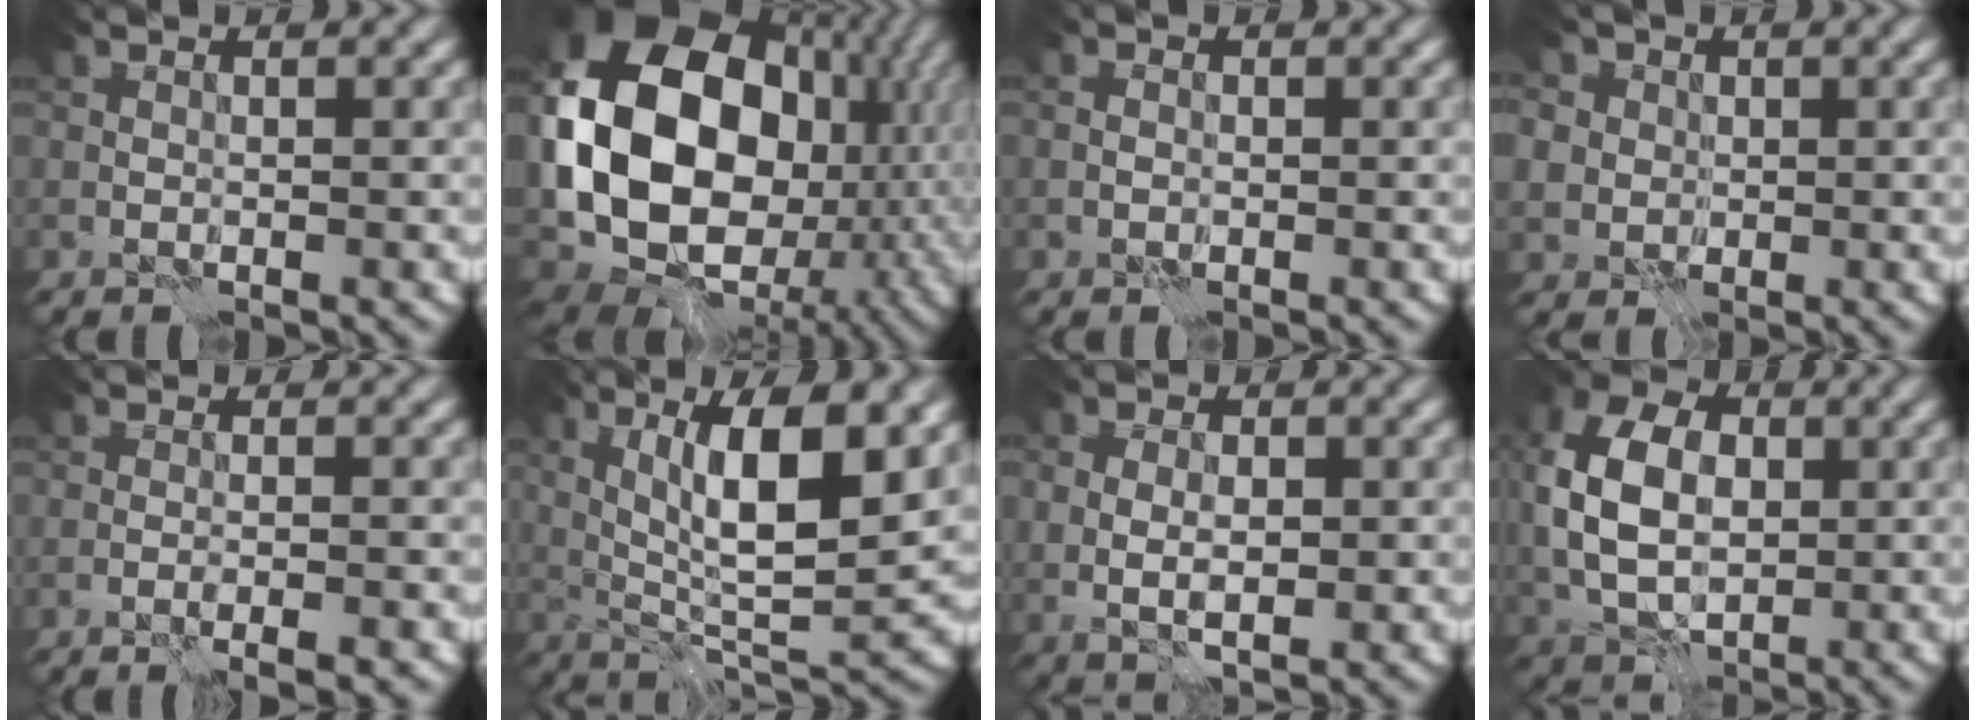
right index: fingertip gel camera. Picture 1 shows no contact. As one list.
[{"total": 19.8, "force": [1.1, 15.4, 12.4], "torque": [-0.272, -0.018, 0.040]}, {"total": 0.6, "force": [-0.3, 0.6, 0.0], "torque": [0.002, 0.000, -0.008]}, {"total": 5.0, "force": [1.9, 4.4, 1.6], "torque": [-0.030, 0.017, 0.017]}, {"total": 2.9, "force": [-1.4, 0.6, 2.5], "torque": [-0.025, 0.003, -0.025]}, {"total": 9.6, "force": [2.9, 2.6, 8.8], "torque": [-0.133, -0.002, 0.055]}, {"total": 3.8, "force": [-0.1, 2.4, 2.9], "torque": [-0.042, -0.002, 0.005]}, {"total": 8.7, "force": [0.7, 6.3, 6.1], "torque": [-0.142, 0.007, 0.004]}]